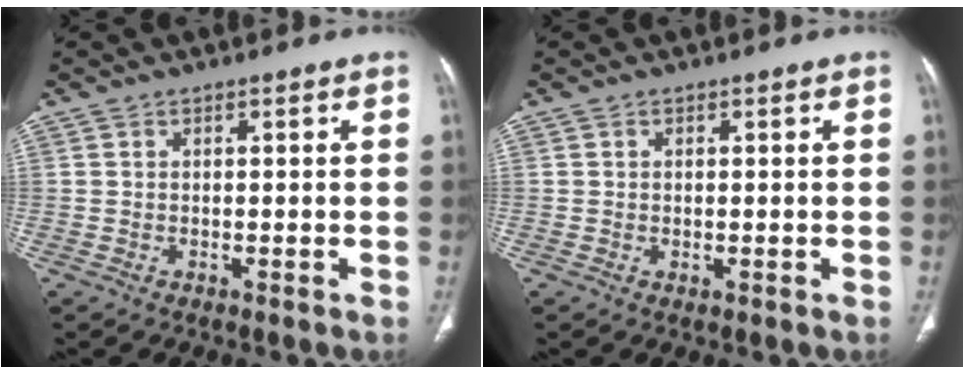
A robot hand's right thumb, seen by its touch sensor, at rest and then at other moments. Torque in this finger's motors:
{"motor_torque": [-0.17, 0.12, -0.19, 0.08, -0.05]}